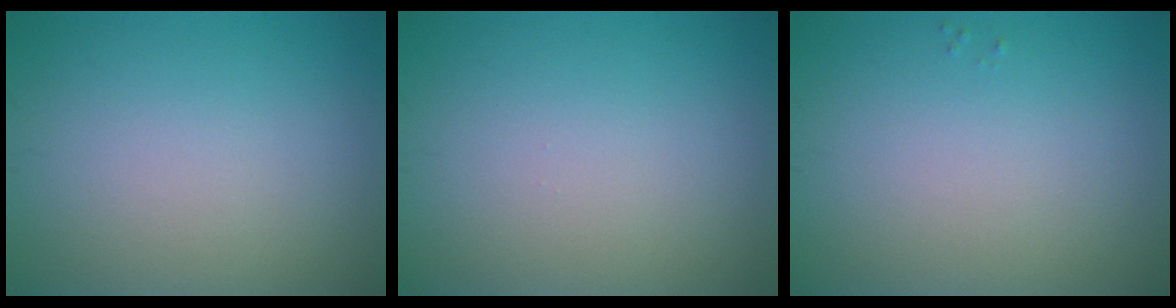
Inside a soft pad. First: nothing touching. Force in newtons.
{"total": 0.0}
{"total": 0.0}